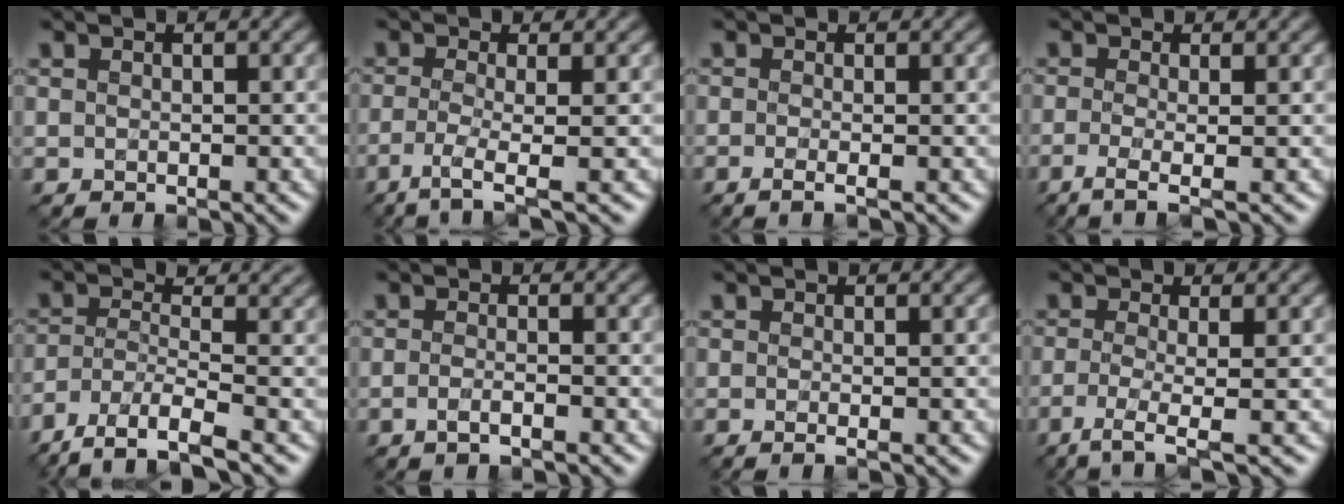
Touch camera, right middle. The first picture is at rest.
{"total": 3.5, "force": [-1.6, 0.6, 3.1], "torque": [-0.057, -0.008, -0.041]}
{"total": 1.7, "force": [-0.6, 0.6, 1.5], "torque": [-0.019, -0.008, -0.019]}
{"total": 3.0, "force": [-1.1, 0.9, 2.7], "torque": [-0.043, -0.011, -0.027]}
{"total": 6.4, "force": [-4.0, 2.0, 4.5], "torque": [-0.089, -0.007, -0.085]}
{"total": 1.7, "force": [-0.8, 0.5, 1.4], "torque": [-0.019, -0.004, -0.022]}
{"total": 1.3, "force": [-0.4, 0.5, 1.2], "torque": [-0.013, -0.009, -0.017]}
{"total": 3.7, "force": [-1.5, 0.7, 3.3], "torque": [-0.061, -0.009, -0.040]}